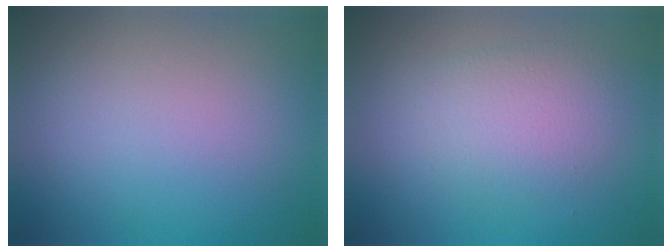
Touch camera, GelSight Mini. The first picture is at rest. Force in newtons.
{"total": 2.9, "press": 2.9, "slide": 0.1}